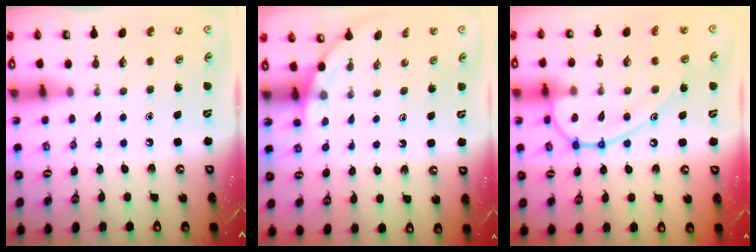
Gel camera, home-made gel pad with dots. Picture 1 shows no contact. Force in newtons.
{"total": 1.7, "press": 1.7, "slide": 0.0}
{"total": 14.2, "press": 14.1, "slide": 1.5}